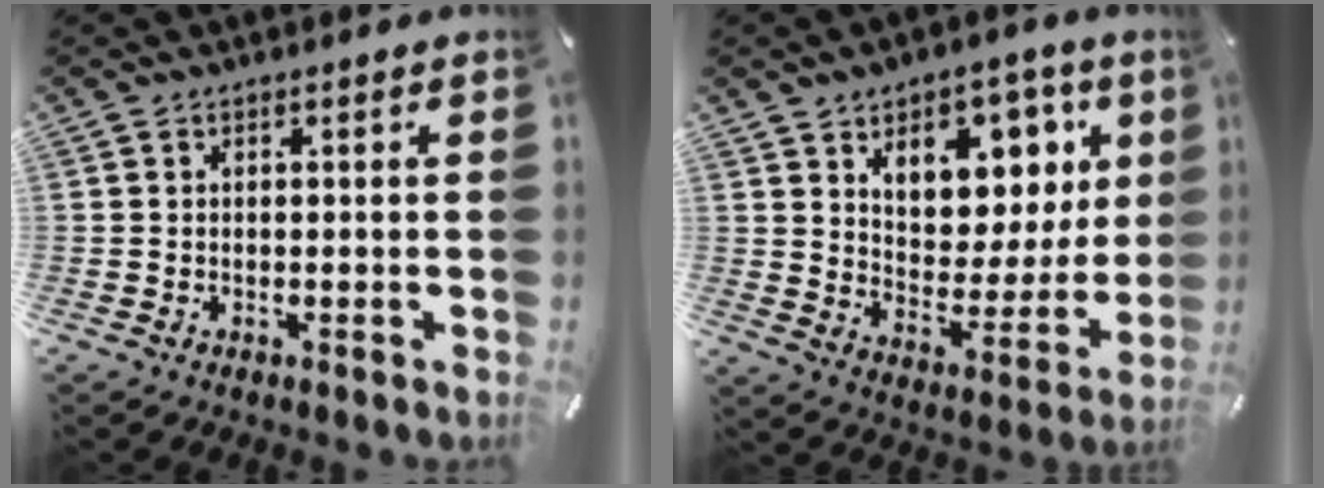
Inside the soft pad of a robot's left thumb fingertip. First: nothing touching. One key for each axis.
{"total": 11.3, "fx": 5.7, "fy": 8.8, "fz": 4.2, "tx": -0.045, "ty": -0.058, "tz": 0.105}